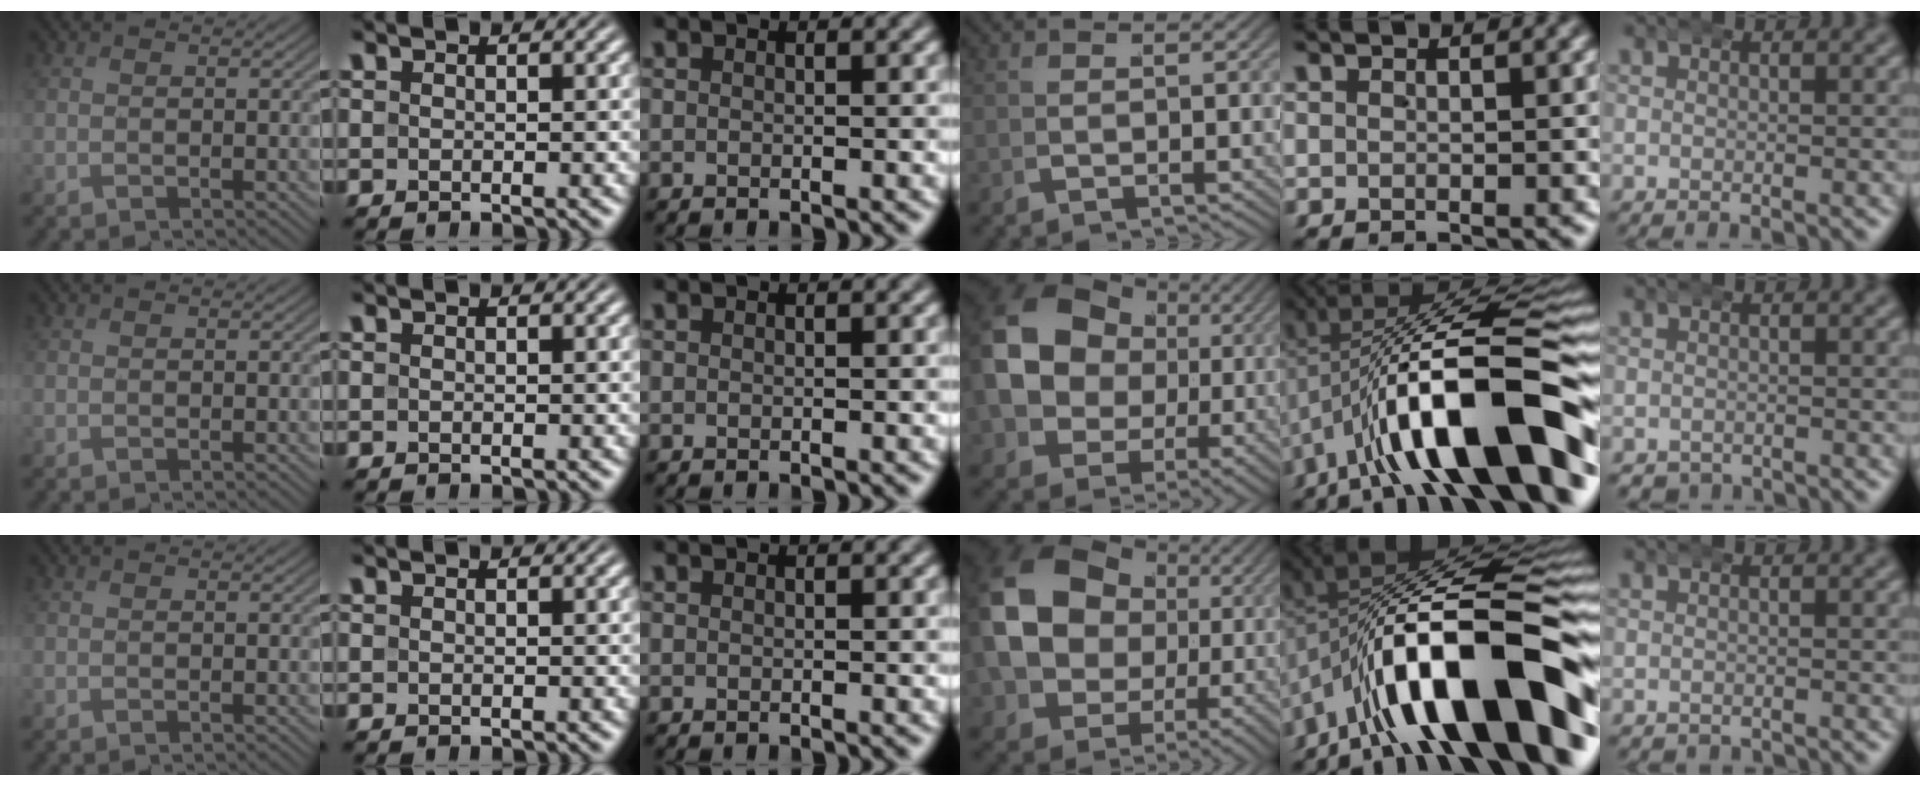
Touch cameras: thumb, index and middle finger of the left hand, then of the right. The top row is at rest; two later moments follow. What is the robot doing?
{"motion": "wrap", "object": "aluminum foil"}